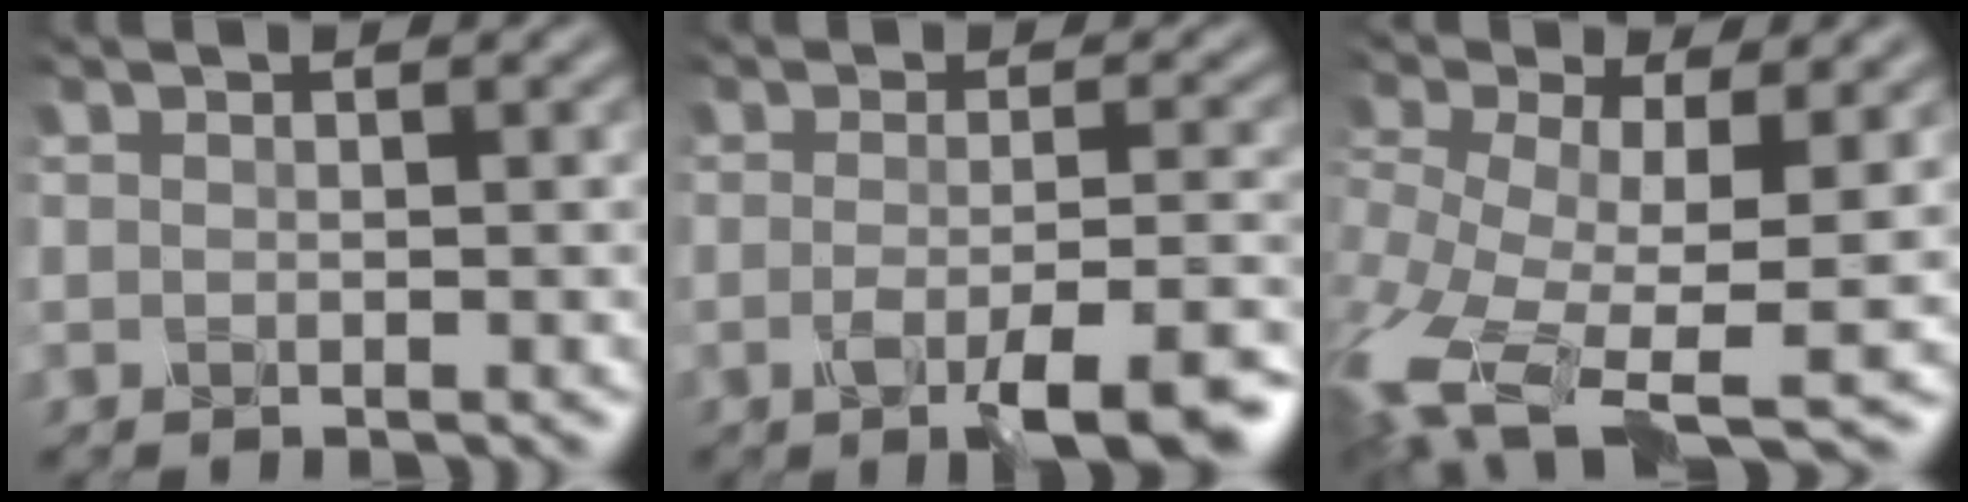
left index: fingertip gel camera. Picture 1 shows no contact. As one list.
[{"total": 6.5, "force": [-3.4, 1.8, 5.3], "torque": [-0.081, 0.001, -0.052]}, {"total": 9.2, "force": [-4.3, 4.0, 7.1], "torque": [-0.191, -0.019, -0.068]}]